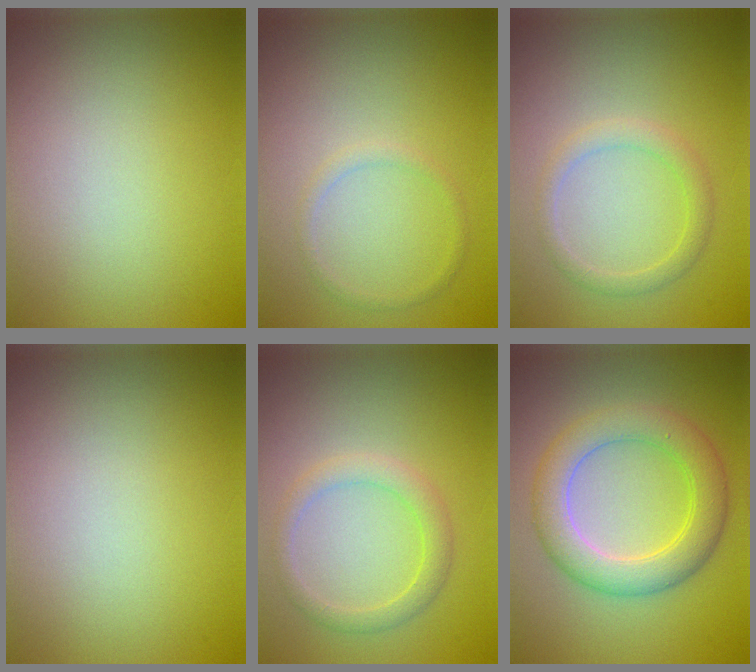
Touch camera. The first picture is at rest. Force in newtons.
{"total": 1.0, "press": 0.9, "slide": 0.2}
{"total": 2.0, "press": 2.0, "slide": 0.3}
{"total": 0.0}
{"total": 2.3, "press": 2.2, "slide": 0.1}
{"total": 5.4, "press": 5.4, "slide": 0.2}